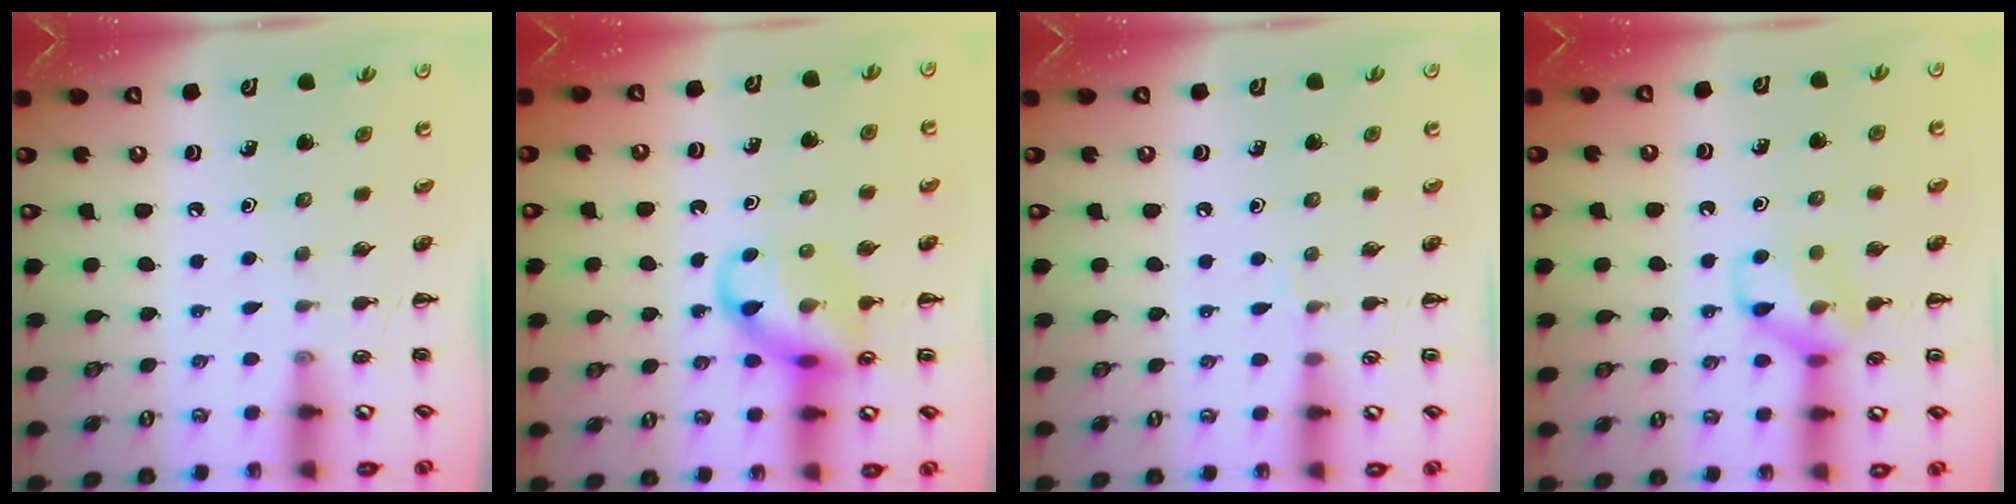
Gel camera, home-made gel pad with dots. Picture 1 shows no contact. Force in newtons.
{"total": 12.7, "press": 12.5, "slide": 1.8}
{"total": 2.9, "press": 2.7, "slide": 1.1}
{"total": 11.2, "press": 11.1, "slide": 1.2}